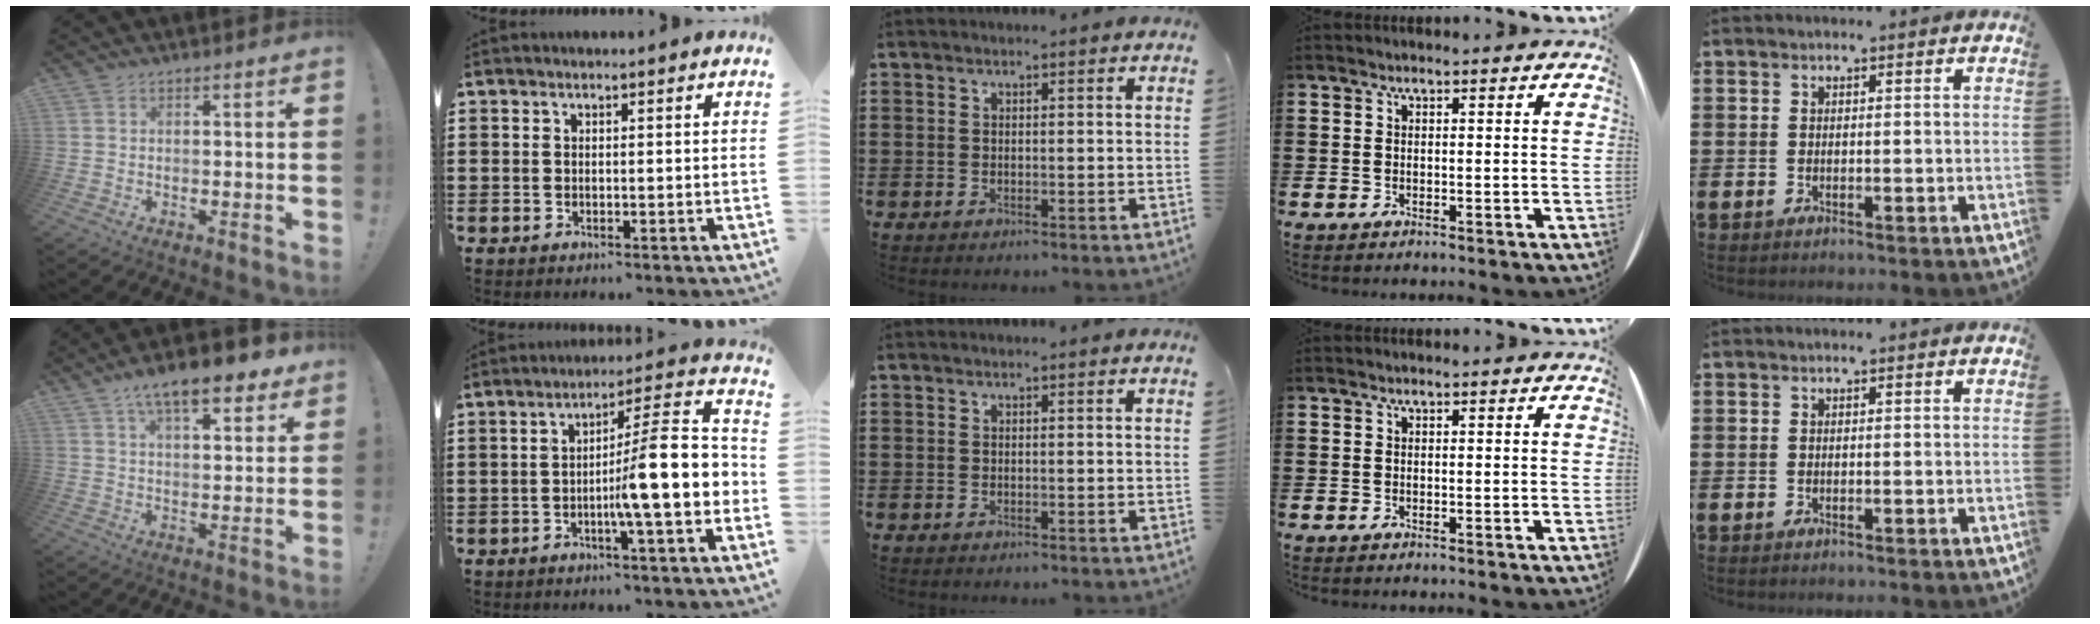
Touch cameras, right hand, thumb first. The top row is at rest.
{"thumb": {"total": 12.6, "force": [8.0, 4.3, 8.6], "torque": [-0.133, -0.040, 0.135]}, "index": {"total": 12.0, "force": [-2.1, 1.1, 11.8], "torque": [-0.184, -0.026, -0.044]}}